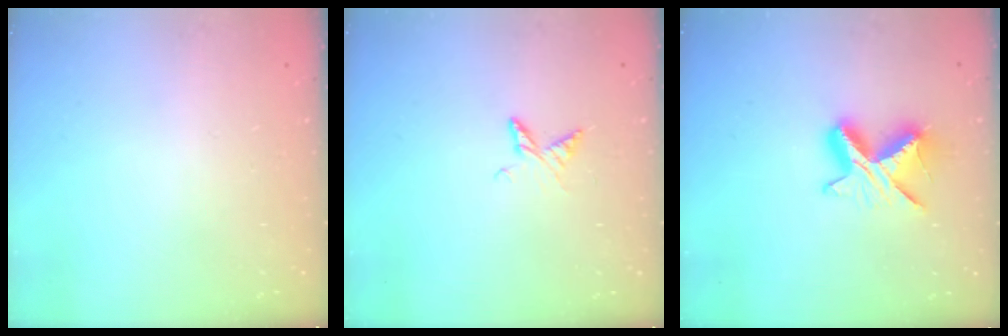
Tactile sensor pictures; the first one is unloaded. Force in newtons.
{"total": 7.2, "press": 7.2, "slide": 0.6}
{"total": 8.9, "press": 8.9, "slide": 0.6}